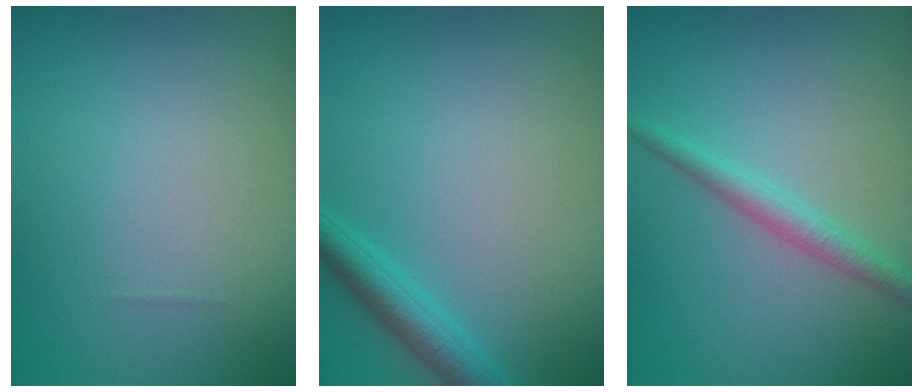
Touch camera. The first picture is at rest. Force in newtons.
{"total": 2.8, "press": 2.8, "slide": 0.1}
{"total": 2.3, "press": 2.3, "slide": 0.0}